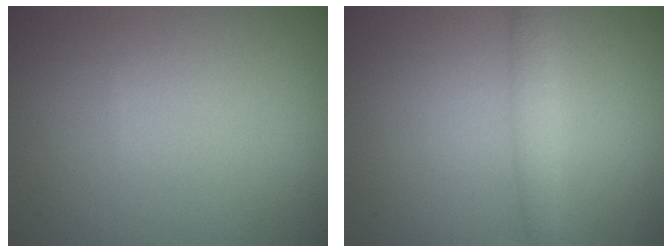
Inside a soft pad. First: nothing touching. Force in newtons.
{"total": 1.9, "press": 1.9, "slide": 0.1}